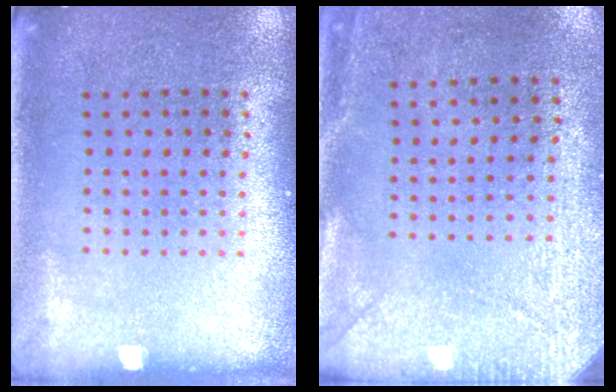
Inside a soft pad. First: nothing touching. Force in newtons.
{"total": 3.0, "press": 2.3, "slide": 1.9}